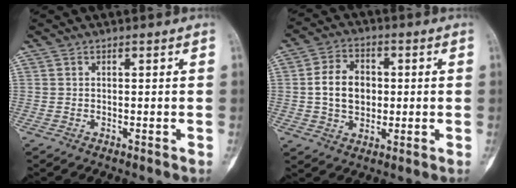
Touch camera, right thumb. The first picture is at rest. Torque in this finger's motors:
{"motor_torque": [0.23, 0.44, 0.67, -0.29, 0.15]}